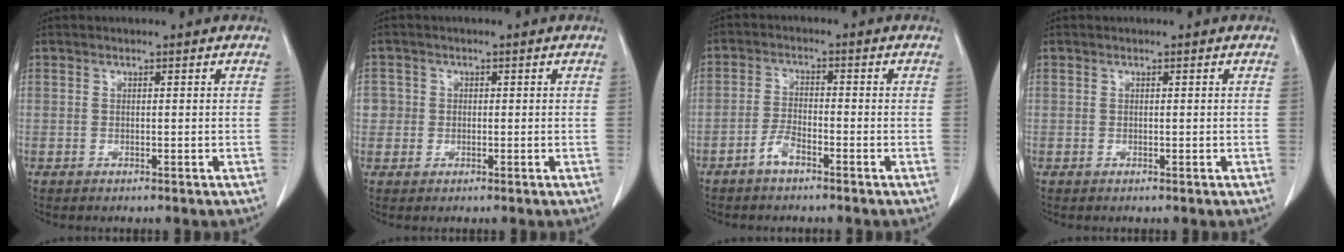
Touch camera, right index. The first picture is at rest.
{"total": 2.6, "force": [0.1, 2.6, 0.1], "torque": [0.014, 0.007, 0.000]}
{"total": 3.2, "force": [-2.3, 0.9, 2.0], "torque": [-0.042, 0.004, -0.047]}
{"total": 0.0}